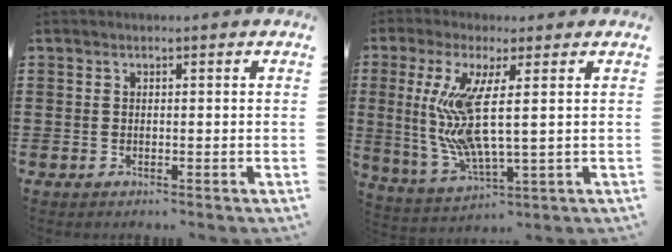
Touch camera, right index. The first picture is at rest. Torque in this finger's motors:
{"motor_torque": [1.78, 0.36, 1.05, 0.21]}